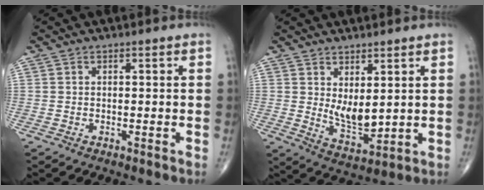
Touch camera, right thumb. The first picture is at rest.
{"total": 6.9, "force": [1.8, 3.2, 5.8], "torque": [-0.088, -0.031, 0.046]}